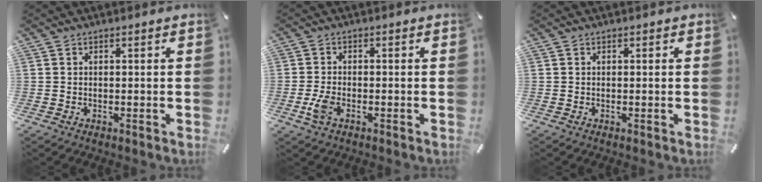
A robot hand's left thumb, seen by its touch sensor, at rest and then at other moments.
{"total": 4.0, "force": [-1.6, 2.0, 3.0], "torque": [-0.075, -0.002, -0.033]}
{"total": 0.0}